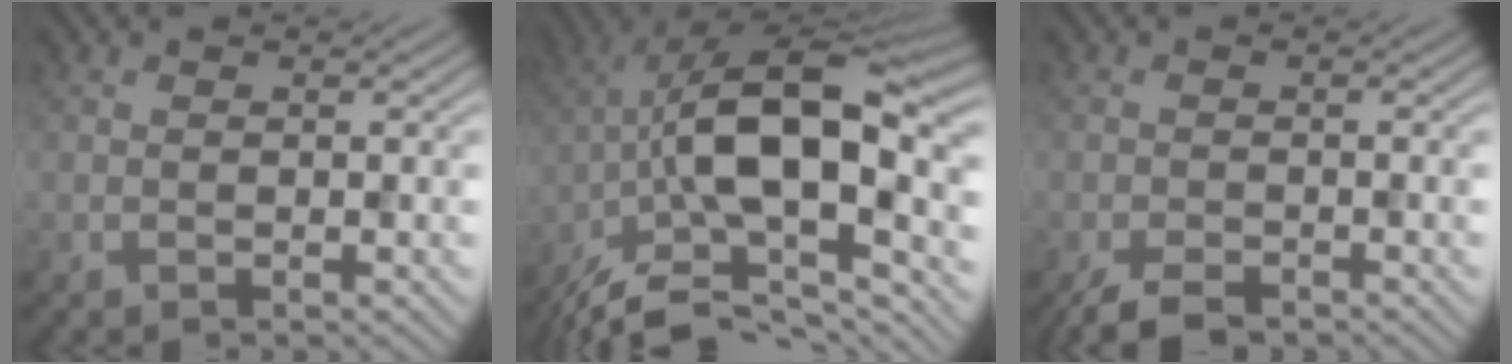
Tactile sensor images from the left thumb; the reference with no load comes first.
{"total": 16.8, "force": [-5.5, 6.8, 14.3], "torque": [-0.249, 0.013, -0.107]}
{"total": 3.6, "force": [-3.0, 1.2, 1.7], "torque": [-0.032, -0.008, -0.057]}